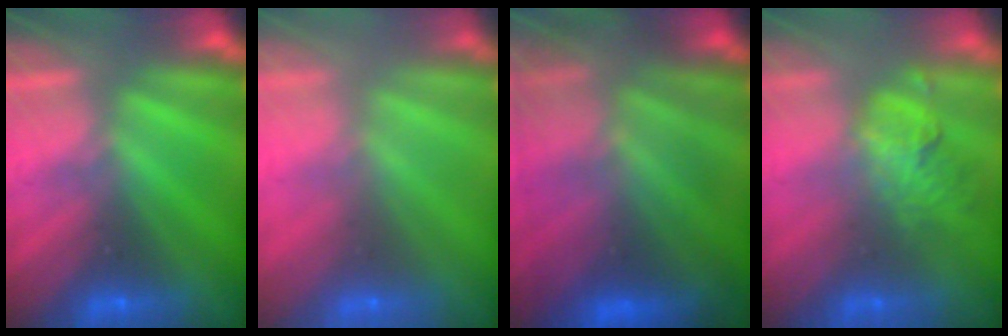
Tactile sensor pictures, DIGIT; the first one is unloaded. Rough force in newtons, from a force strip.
{"total": 7.7}
{"total": 7.3}
{"total": 1.8}